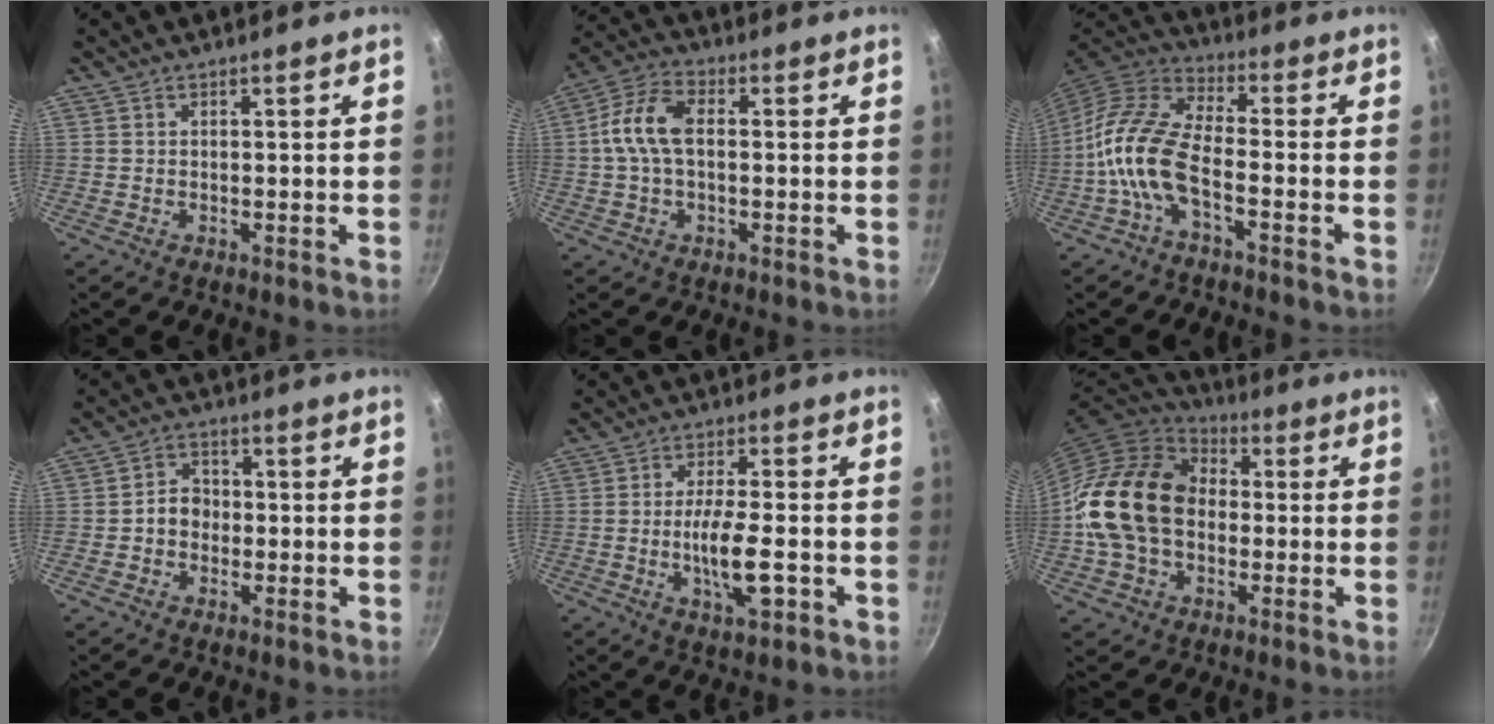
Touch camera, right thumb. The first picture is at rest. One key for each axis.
{"total": 9.4, "fx": 0.5, "fy": 5.2, "fz": 7.8, "tx": -0.158, "ty": 0.029, "tz": -0.003}
{"total": 12.0, "fx": -3.9, "fy": 5.4, "fz": 10.0, "tx": -0.201, "ty": 0.036, "tz": -0.092}
{"total": 4.5, "fx": -0.8, "fy": 3.8, "fz": 2.3, "tx": -0.008, "ty": 0.017, "tz": -0.020}
{"total": 9.1, "fx": -2.5, "fy": 2.7, "fz": 8.4, "tx": -0.144, "ty": 0.009, "tz": -0.045}
{"total": 19.0, "fx": -0.5, "fy": 14.2, "fz": 12.7, "tx": -0.209, "ty": 0.037, "tz": -0.019}